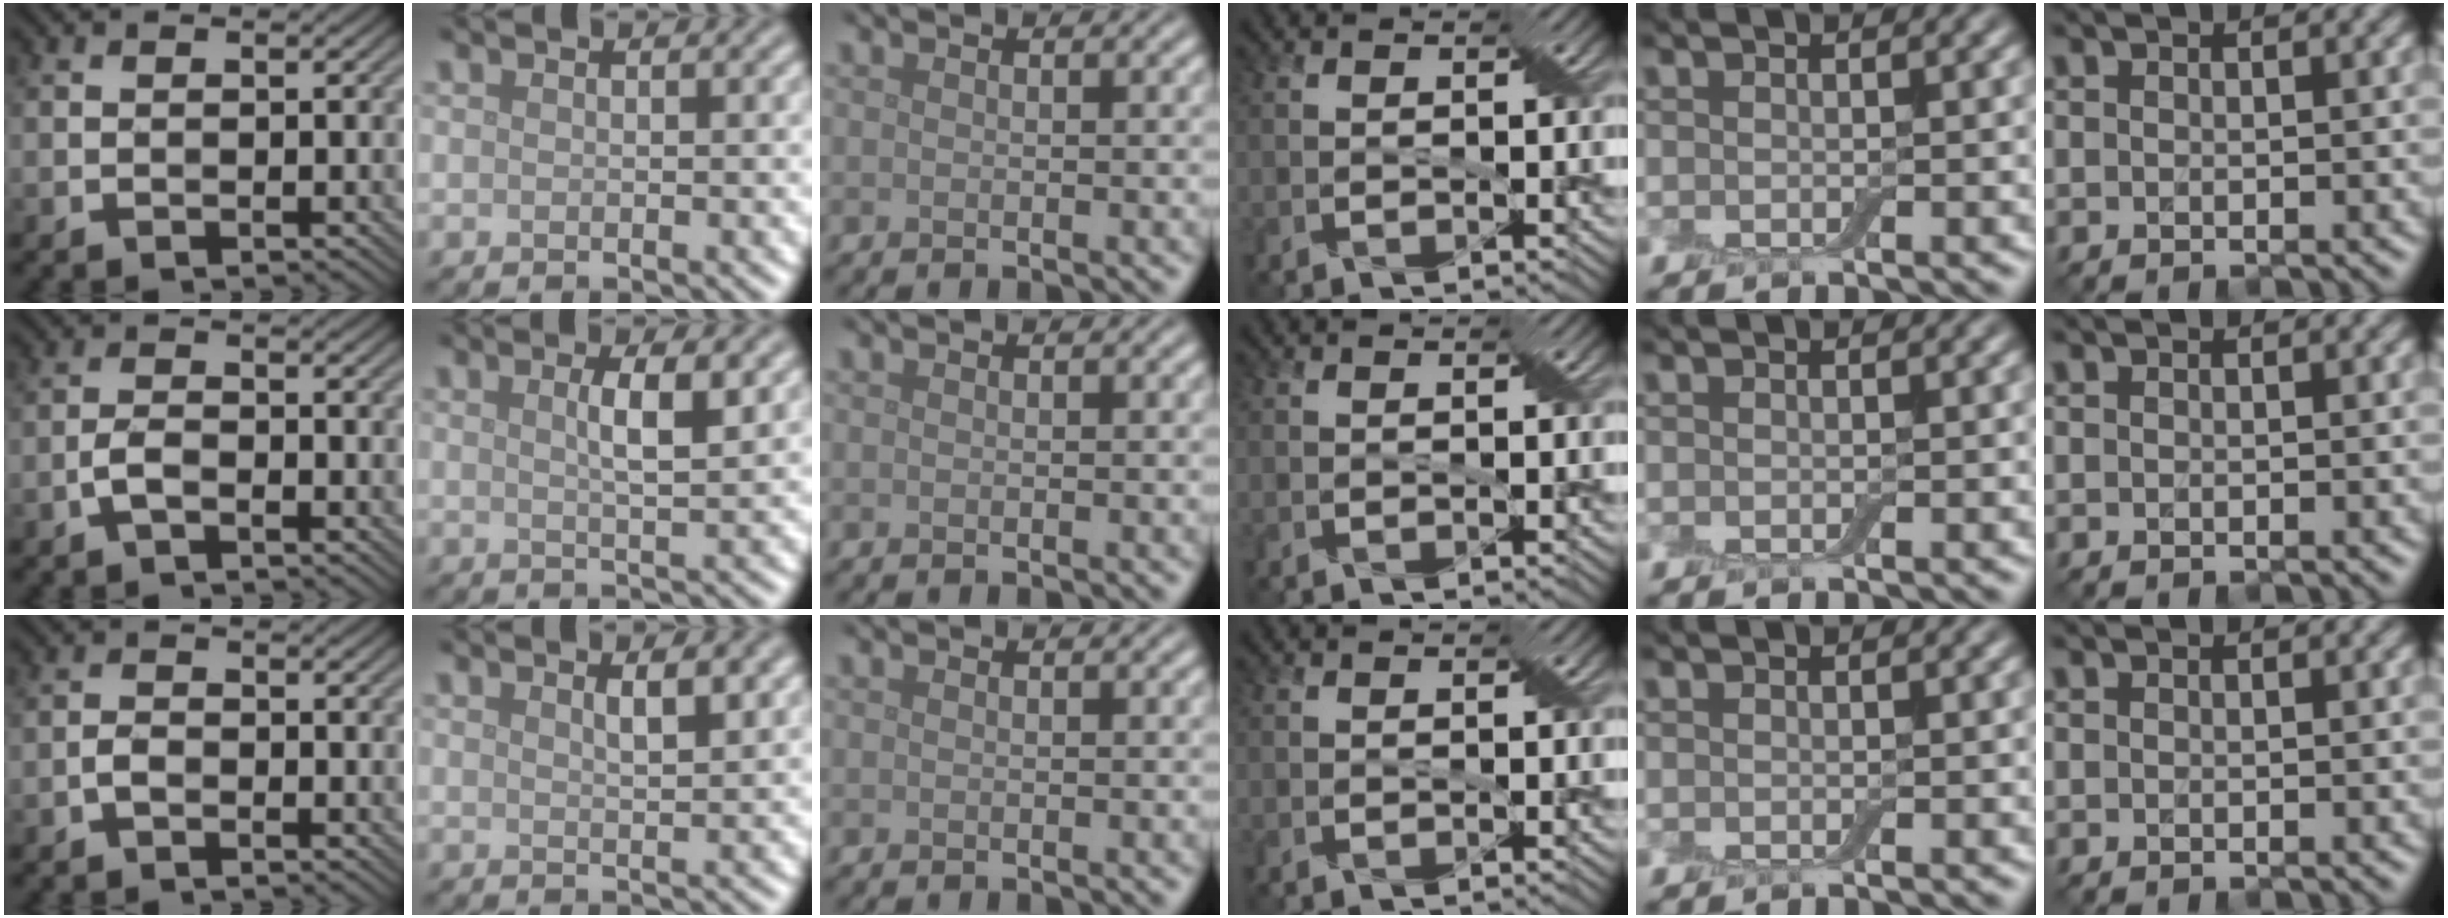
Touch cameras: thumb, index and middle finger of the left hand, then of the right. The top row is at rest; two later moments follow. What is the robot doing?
{"motion": "squeeze", "object": "air blower"}